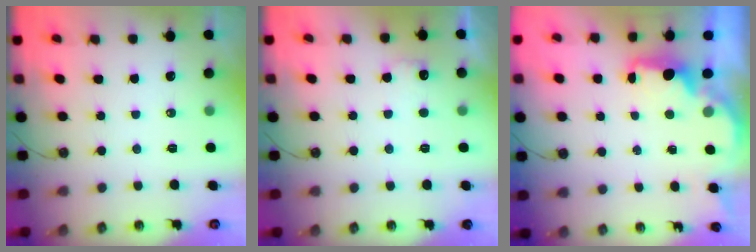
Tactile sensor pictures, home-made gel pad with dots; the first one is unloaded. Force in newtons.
{"total": 6.0, "press": 5.9, "slide": 0.5}
{"total": 2.4, "press": 2.3, "slide": 0.8}